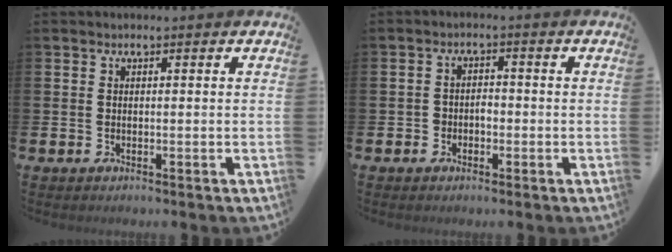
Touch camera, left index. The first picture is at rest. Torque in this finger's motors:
{"motor_torque": [0.03, 0.10, 0.00, 0.00]}